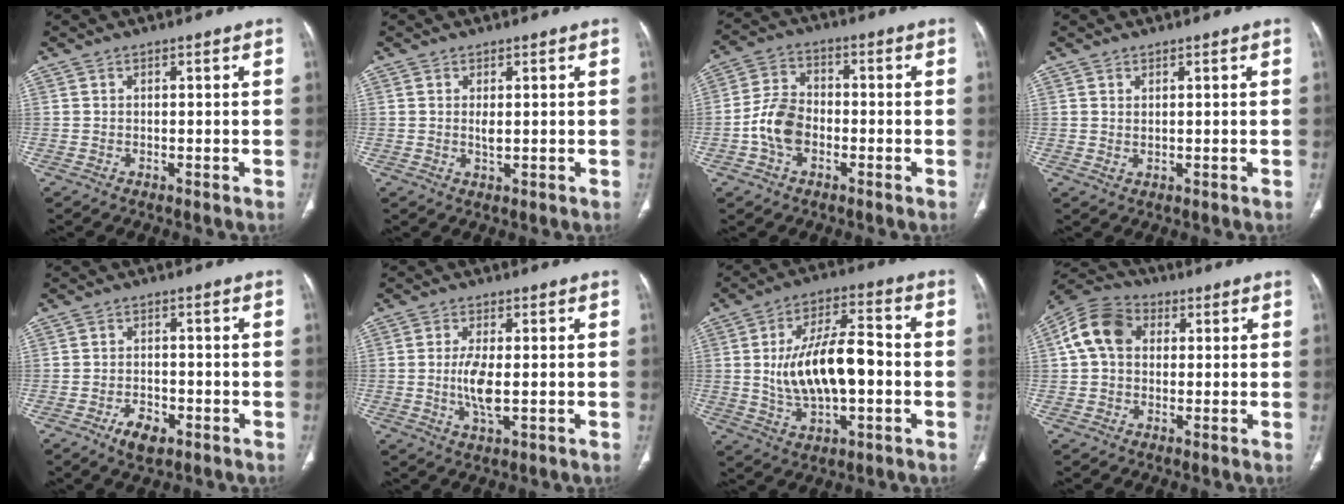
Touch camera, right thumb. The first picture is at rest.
{"total": 1.6, "force": [0.2, 0.6, 1.4], "torque": [-0.030, -0.004, 0.009]}
{"total": 8.0, "force": [-2.3, 5.5, 5.3], "torque": [-0.094, 0.024, -0.051]}
{"total": 1.0, "force": [0.4, 0.5, 0.8], "torque": [-0.019, 0.000, 0.015]}
{"total": 4.5, "force": [-2.4, 2.4, 2.9], "torque": [-0.044, 0.010, -0.037]}
{"total": 5.9, "force": [-0.4, 2.1, 5.5], "torque": [-0.120, -0.010, -0.007]}
{"total": 15.9, "force": [-0.7, 7.4, 14.1], "torque": [-0.239, 0.022, -0.009]}
{"total": 10.0, "force": [2.0, 7.5, 6.3], "torque": [-0.115, 0.024, 0.027]}